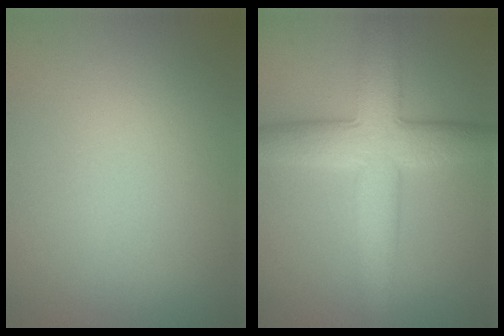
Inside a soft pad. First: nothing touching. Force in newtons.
{"total": 7.5, "press": 7.5, "slide": 0.1}